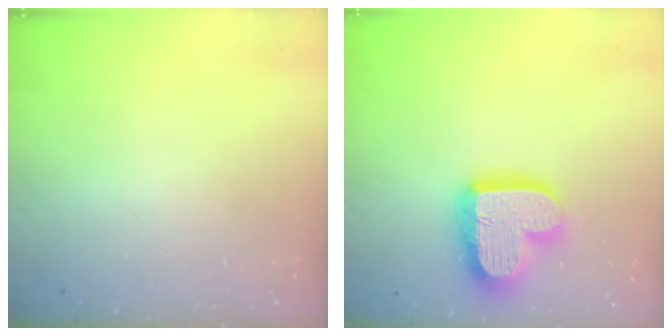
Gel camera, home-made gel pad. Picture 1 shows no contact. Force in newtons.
{"total": 19.2, "press": 19.1, "slide": 1.4}